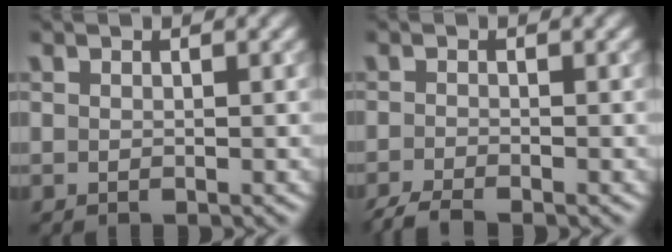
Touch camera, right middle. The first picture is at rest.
{"total": 2.4, "force": [-2.1, 0.3, 1.2], "torque": [-0.020, -0.008, -0.046]}